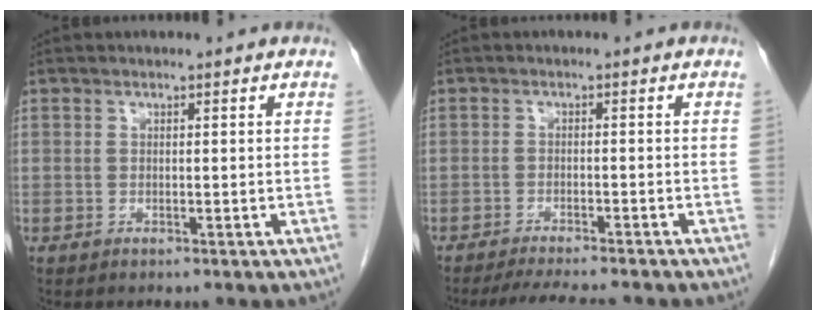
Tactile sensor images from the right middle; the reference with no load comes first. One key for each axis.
{"total": 8.0, "fx": -7.1, "fy": 0.6, "fz": 3.5, "tx": -0.052, "ty": -0.018, "tz": -0.106}